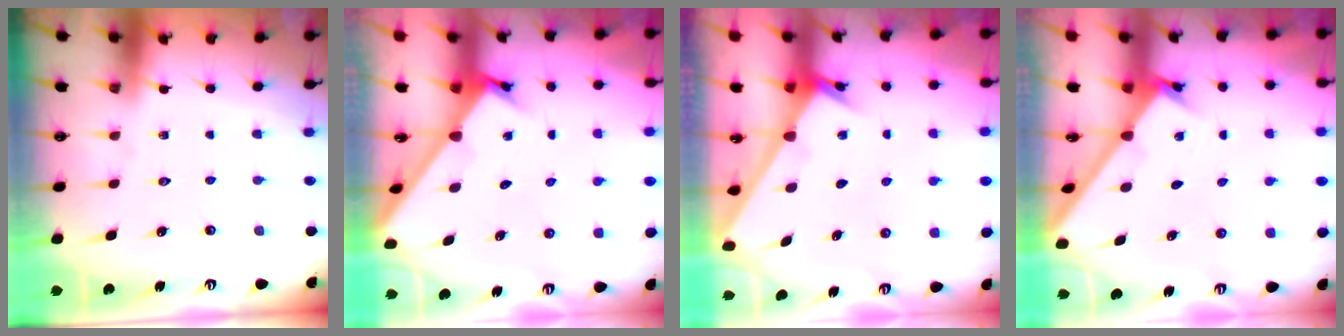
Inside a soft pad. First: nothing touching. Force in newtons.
{"total": 2.1, "press": 2.1, "slide": 0.2}
{"total": 2.5, "press": 2.5, "slide": 0.2}
{"total": 1.6, "press": 1.6, "slide": 0.2}